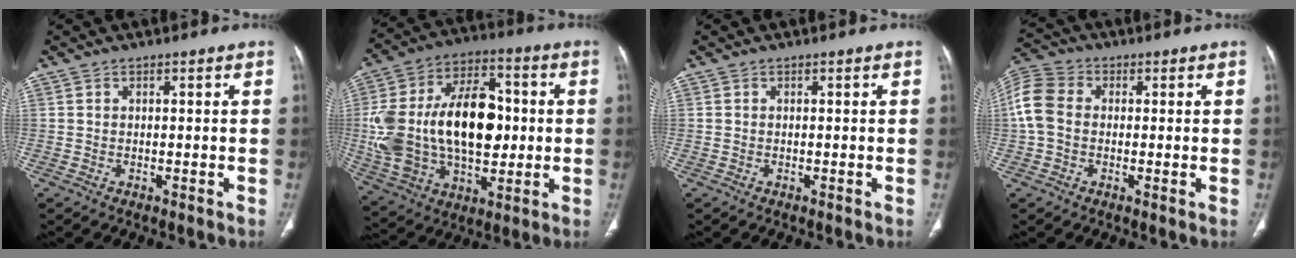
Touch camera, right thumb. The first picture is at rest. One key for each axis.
{"total": 26.5, "fx": 1.3, "fy": 16.0, "fz": 21.0, "tx": -0.388, "ty": 0.014, "tz": 0.034}
{"total": 0.0}
{"total": 8.2, "fx": 0.3, "fy": 6.0, "fz": 5.6, "tx": -0.119, "ty": 0.018, "tz": -0.006}